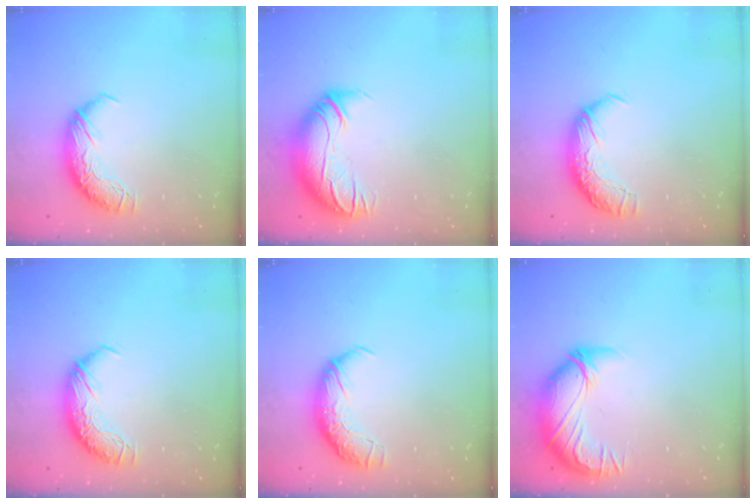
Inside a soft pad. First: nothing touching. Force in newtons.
{"total": 2.9, "press": 0.5, "slide": 2.9}
{"total": 1.5, "press": 0.9, "slide": 1.2}
{"total": 0.0}
{"total": 2.4, "press": 1.2, "slide": 2.1}
{"total": 2.8, "press": 0.5, "slide": 2.8}